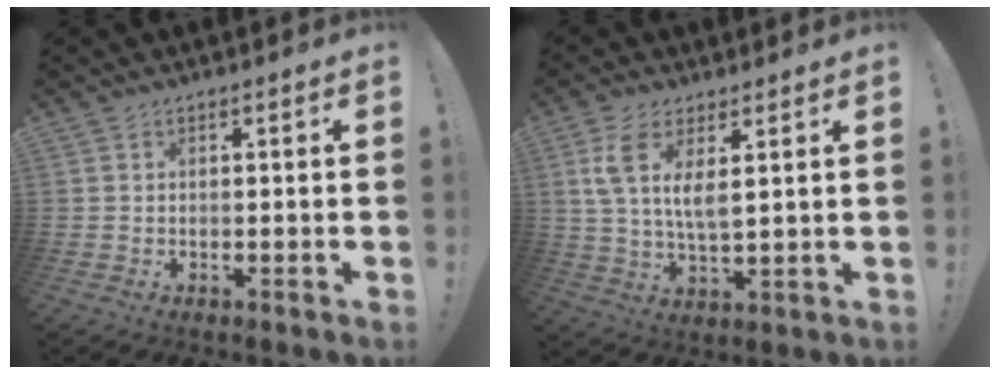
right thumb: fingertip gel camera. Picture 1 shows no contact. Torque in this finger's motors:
{"motor_torque": [1.17, 1.40, 0.10, 0.15, 0.10]}